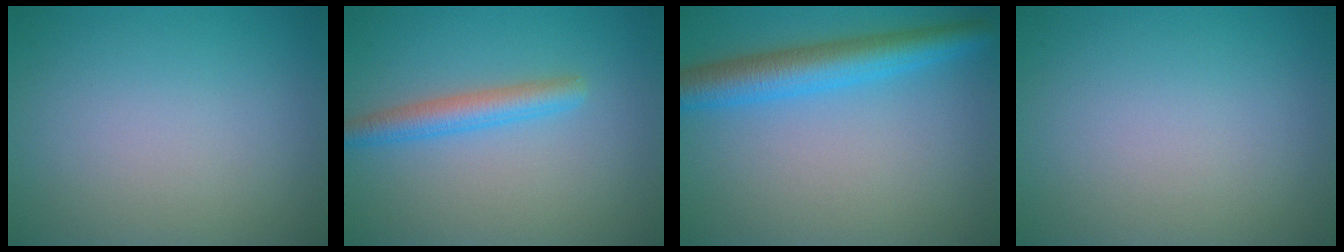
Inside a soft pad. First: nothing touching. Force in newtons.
{"total": 2.8, "press": 2.8, "slide": 0.0}
{"total": 5.2, "press": 5.2, "slide": 0.0}
{"total": 0.0}